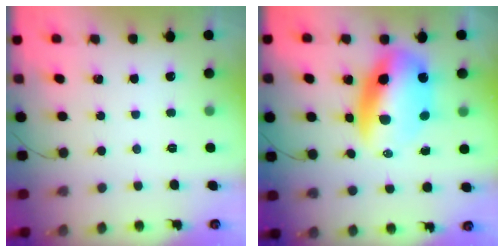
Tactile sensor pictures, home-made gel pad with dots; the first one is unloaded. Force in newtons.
{"total": 14.6, "press": 14.0, "slide": 4.0}